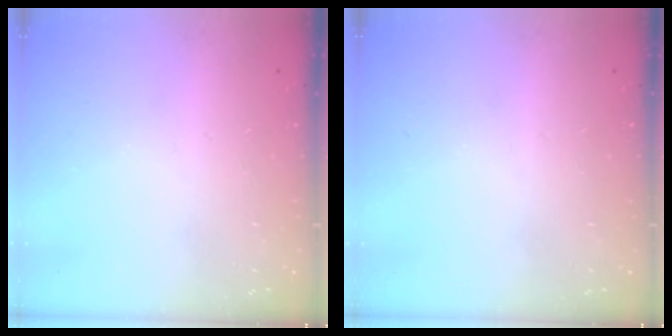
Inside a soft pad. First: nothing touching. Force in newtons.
{"total": 0.0}